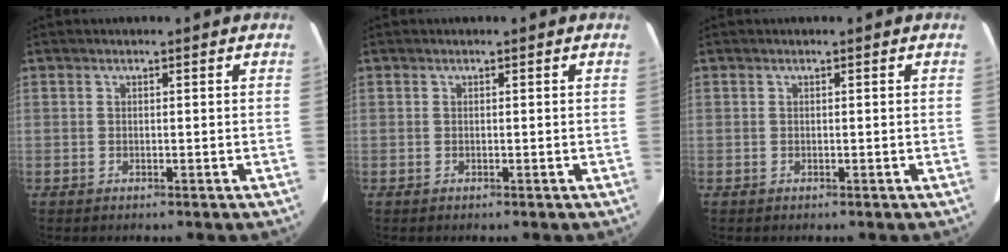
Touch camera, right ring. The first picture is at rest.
{"total": 0.0}
{"total": 0.0}